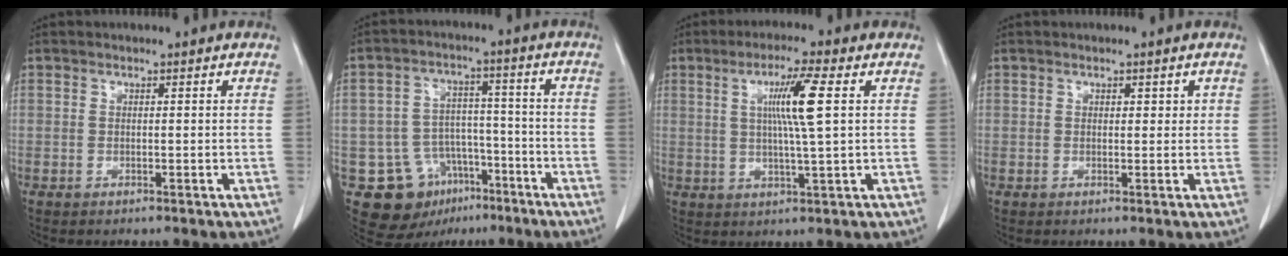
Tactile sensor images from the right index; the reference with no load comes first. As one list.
[{"total": 12.0, "force": [-6.2, 9.4, 4.2], "torque": [-0.068, 0.037, -0.084]}, {"total": 7.6, "force": [1.8, -0.7, 7.4], "torque": [-0.134, 0.000, 0.035]}, {"total": 1.3, "force": [0.6, 0.8, 0.9], "torque": [-0.007, 0.001, 0.008]}]